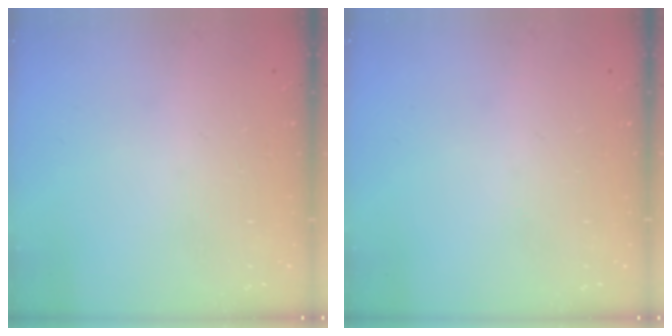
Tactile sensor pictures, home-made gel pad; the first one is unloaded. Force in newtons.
{"total": 0.0}